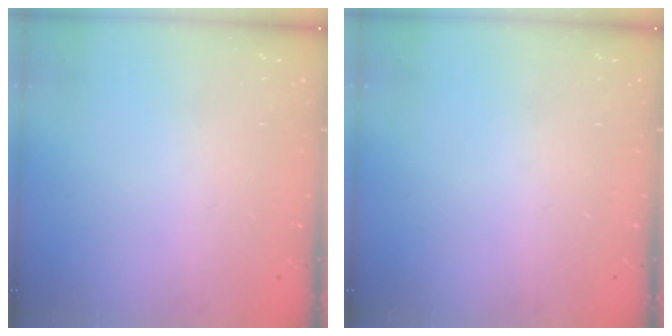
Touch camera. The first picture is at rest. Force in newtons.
{"total": 0.0}